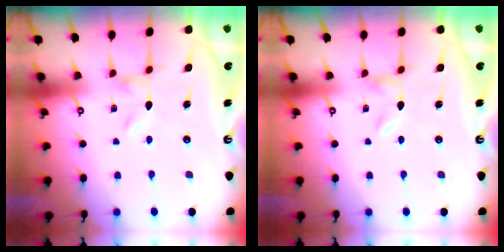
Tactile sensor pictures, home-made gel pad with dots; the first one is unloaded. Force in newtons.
{"total": 0.0}